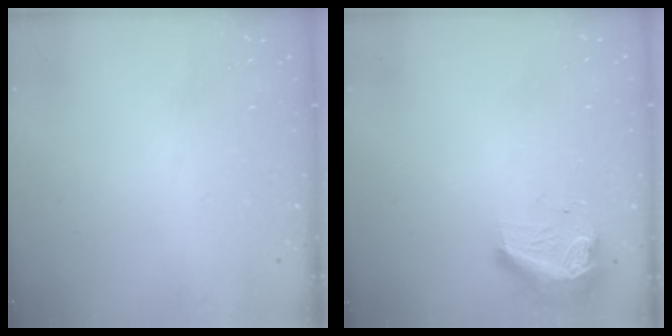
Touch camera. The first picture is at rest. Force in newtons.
{"total": 9.6, "press": 9.5, "slide": 0.6}